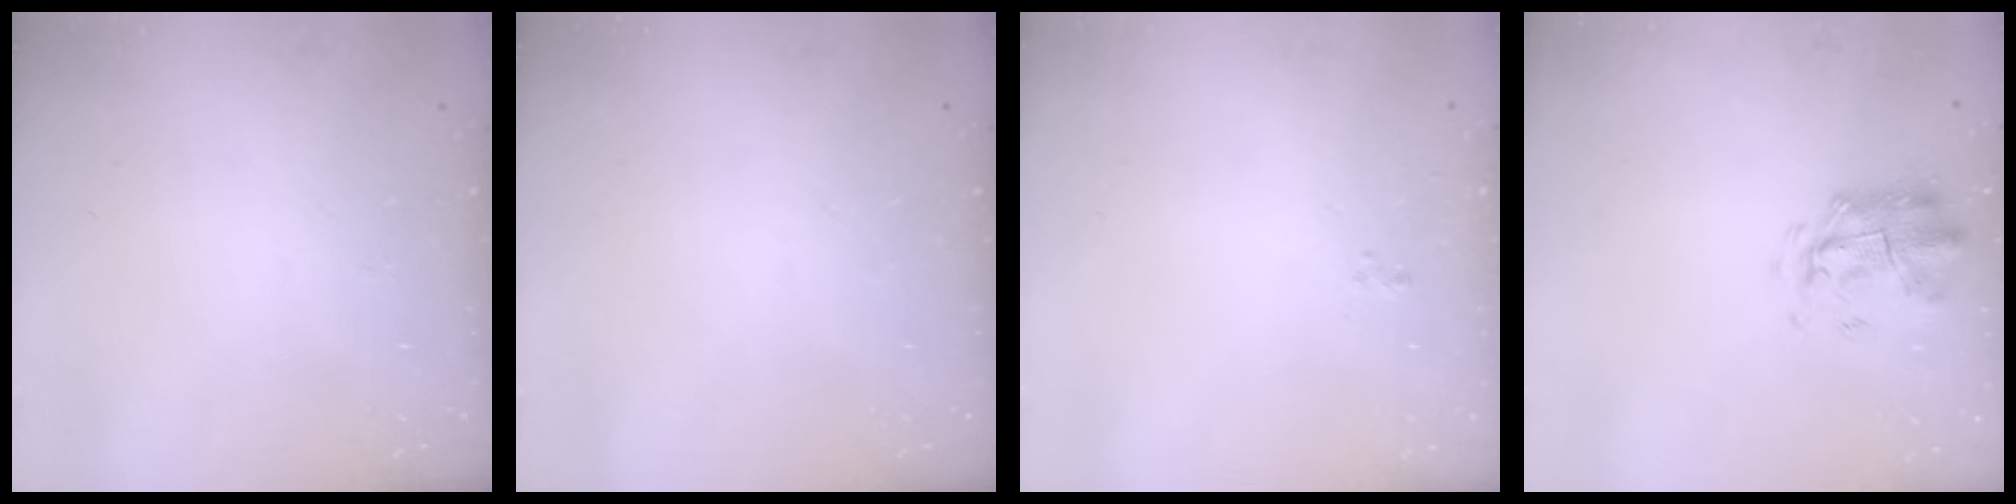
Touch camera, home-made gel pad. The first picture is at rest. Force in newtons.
{"total": 0.0}
{"total": 0.6, "press": 0.2, "slide": 0.5}
{"total": 3.4, "press": 3.1, "slide": 1.4}